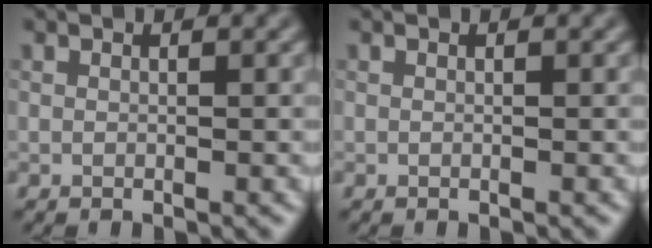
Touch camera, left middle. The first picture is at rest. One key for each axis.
{"total": 0.0}